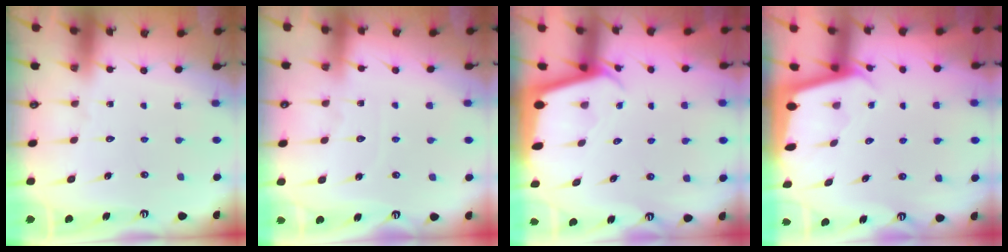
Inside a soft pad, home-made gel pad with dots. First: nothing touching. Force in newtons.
{"total": 4.6, "press": 4.6, "slide": 0.6}
{"total": 2.2, "press": 2.2, "slide": 0.2}
{"total": 2.0, "press": 2.0, "slide": 0.1}